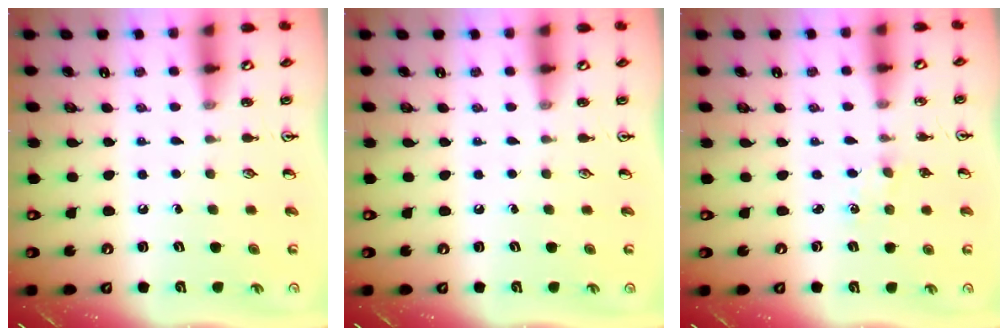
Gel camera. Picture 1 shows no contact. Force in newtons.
{"total": 0.0}
{"total": 0.8, "press": 0.8, "slide": 0.2}